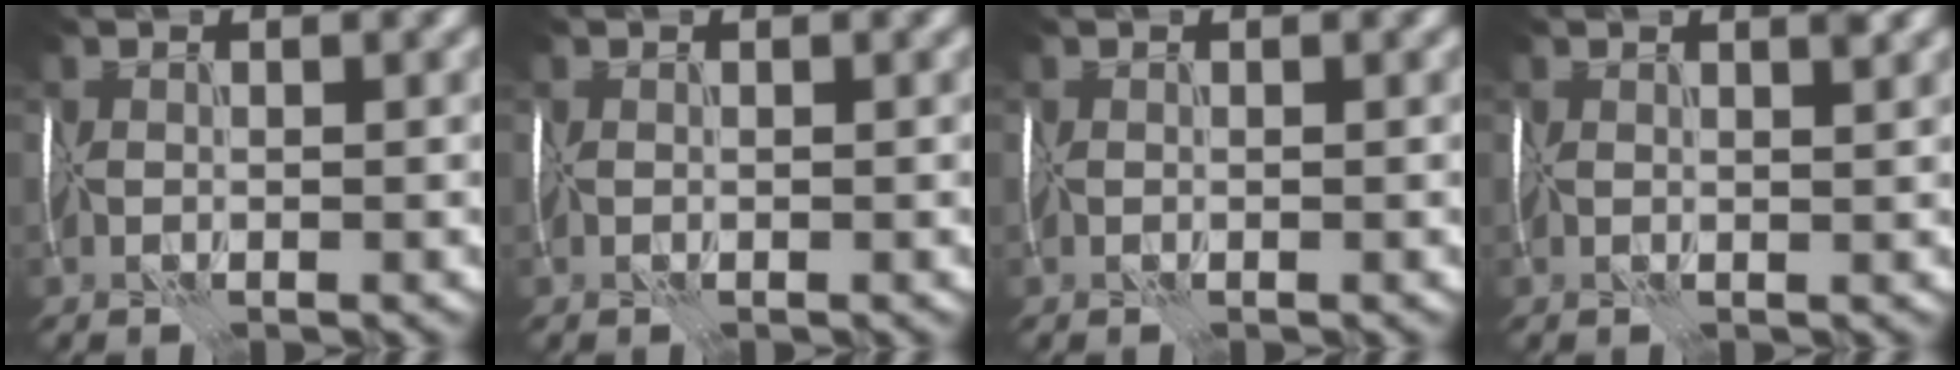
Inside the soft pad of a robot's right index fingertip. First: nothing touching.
{"total": 0.0}
{"total": 0.0}
{"total": 1.4, "force": [0.9, 0.3, 0.9], "torque": [-0.008, 0.003, 0.014]}